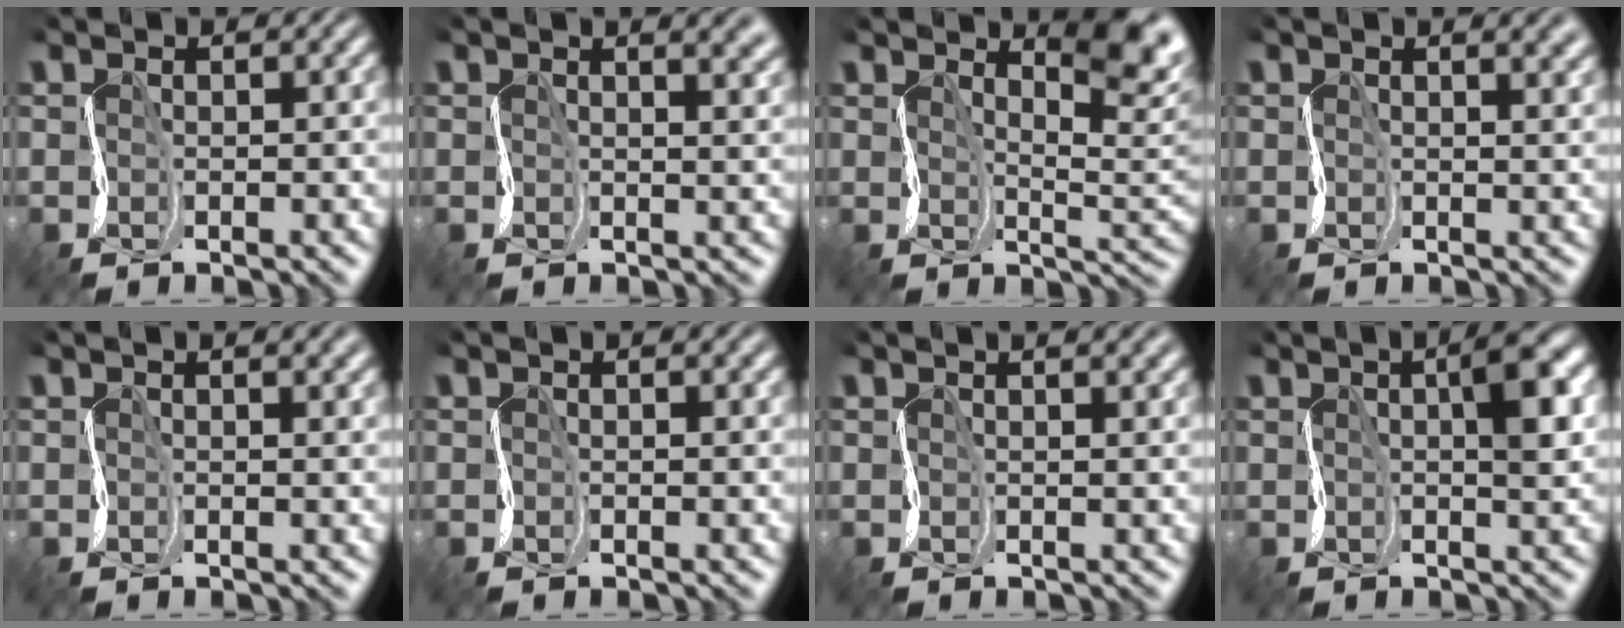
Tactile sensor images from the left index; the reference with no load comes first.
{"total": 4.4, "force": [2.4, 1.8, 3.2], "torque": [-0.022, 0.021, 0.010]}
{"total": 7.8, "force": [4.4, 2.5, 6.0], "torque": [-0.082, 0.008, 0.067]}
{"total": 3.2, "force": [1.8, 1.3, 2.4], "torque": [-0.015, 0.012, 0.012]}
{"total": 2.2, "force": [1.2, 0.7, 1.7], "torque": [-0.013, 0.004, 0.011]}
{"total": 0.7, "force": [0.3, 0.1, 0.6], "torque": [-0.009, 0.006, 0.003]}
{"total": 3.8, "force": [2.2, 1.6, 2.6], "torque": [-0.015, 0.018, 0.001]}
{"total": 4.1, "force": [1.0, 1.0, 3.9], "torque": [-0.058, 0.013, 0.012]}